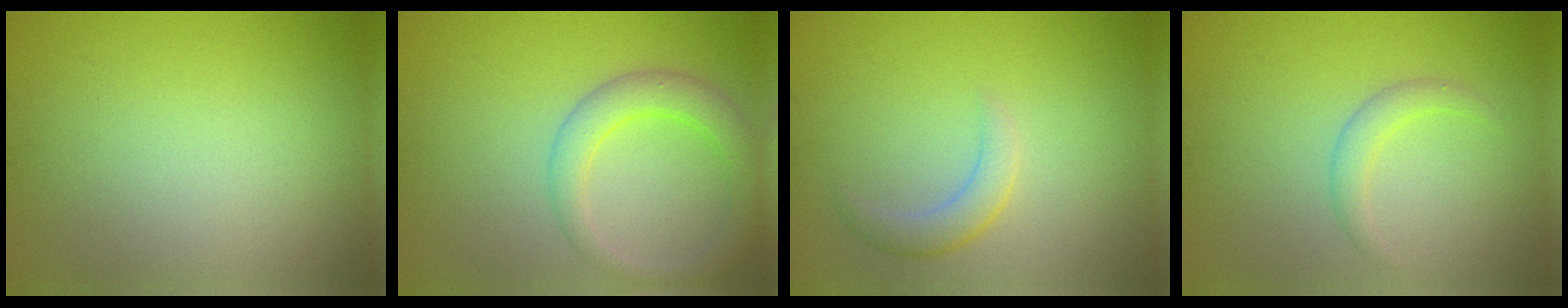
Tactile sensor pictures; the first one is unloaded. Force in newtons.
{"total": 3.8, "press": 3.8, "slide": 0.2}
{"total": 2.2, "press": 2.1, "slide": 0.1}
{"total": 1.7, "press": 1.7, "slide": 0.1}